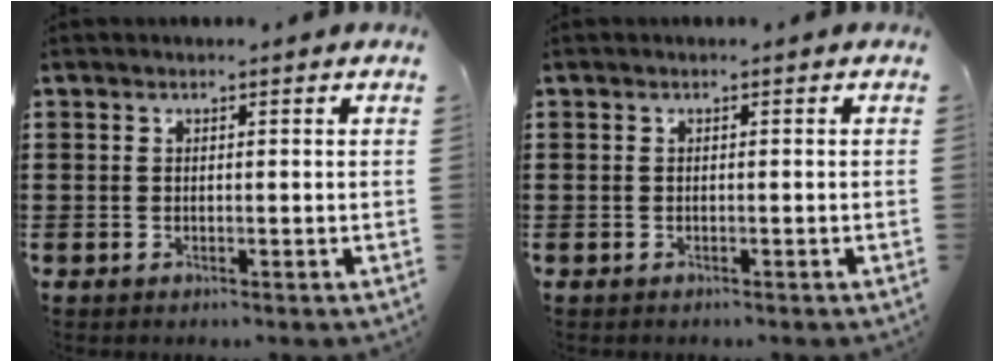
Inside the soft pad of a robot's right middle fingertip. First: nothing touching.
{"total": 0.0}